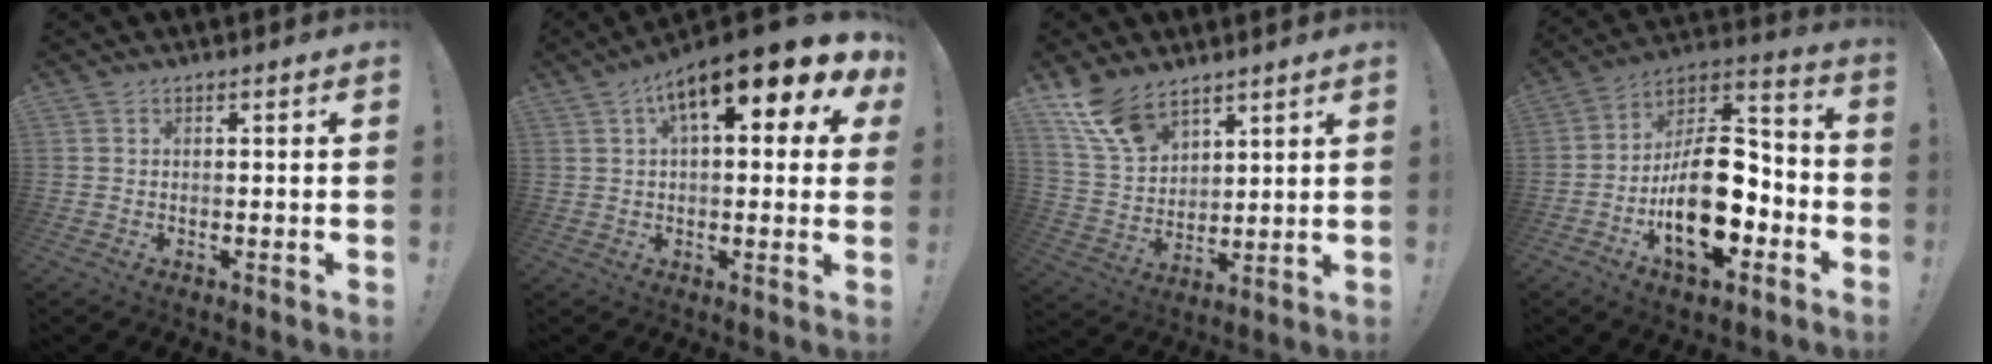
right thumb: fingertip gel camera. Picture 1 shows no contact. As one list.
[{"total": 14.6, "force": [6.5, 4.5, 12.3], "torque": [-0.184, -0.028, 0.098]}, {"total": 12.5, "force": [9.2, 6.3, 5.5], "torque": [-0.110, -0.052, 0.180]}, {"total": 22.9, "force": [-6.5, 12.7, 18.0], "torque": [-0.296, 0.034, -0.097]}]